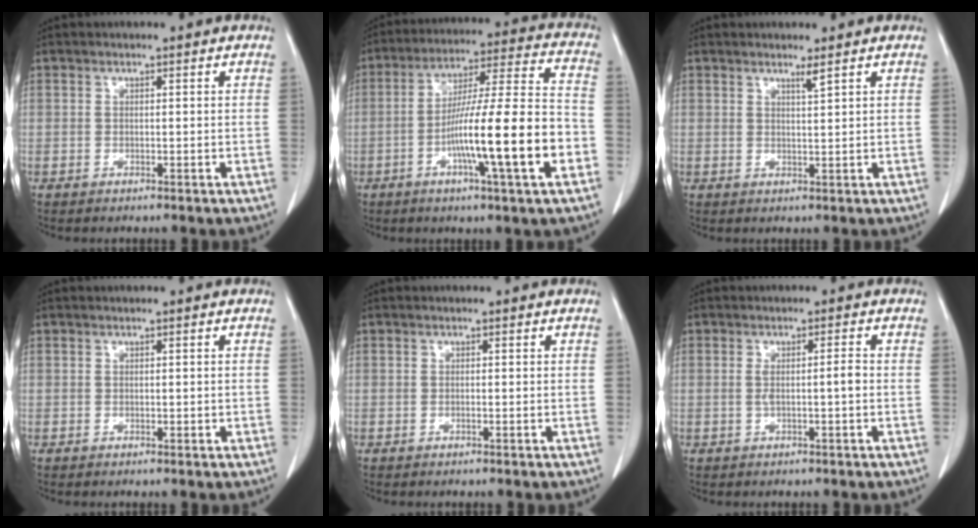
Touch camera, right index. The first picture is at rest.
{"total": 17.7, "force": [-5.5, 0.2, 16.9], "torque": [-0.276, 0.001, -0.091]}
{"total": 1.5, "force": [1.1, -0.4, 0.9], "torque": [-0.019, -0.009, 0.020]}
{"total": 0.5, "force": [0.0, 0.3, 0.4], "torque": [-0.005, 0.003, 0.003]}
{"total": 0.0}
{"total": 2.6, "force": [-0.3, 0.0, 2.5], "torque": [-0.049, 0.005, -0.002]}